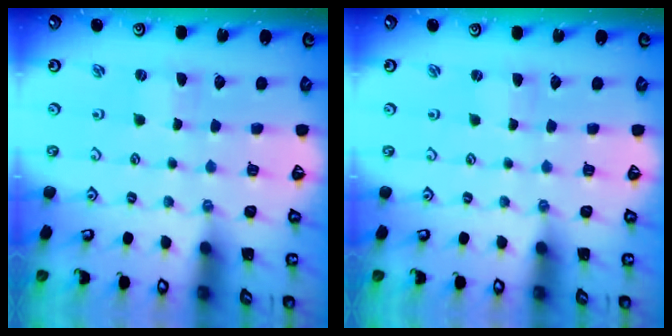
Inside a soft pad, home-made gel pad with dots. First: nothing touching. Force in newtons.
{"total": 0.5, "press": 0.5, "slide": 0.1}